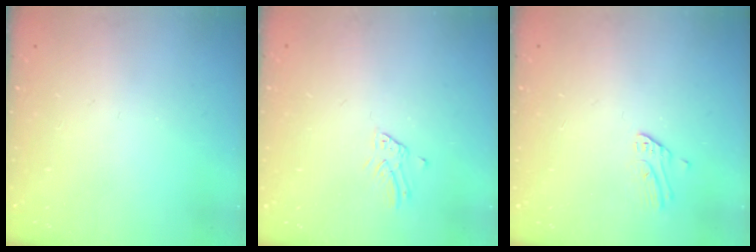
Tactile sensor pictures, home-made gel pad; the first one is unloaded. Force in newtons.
{"total": 1.3, "press": 1.3, "slide": 0.1}
{"total": 2.6, "press": 2.6, "slide": 0.3}